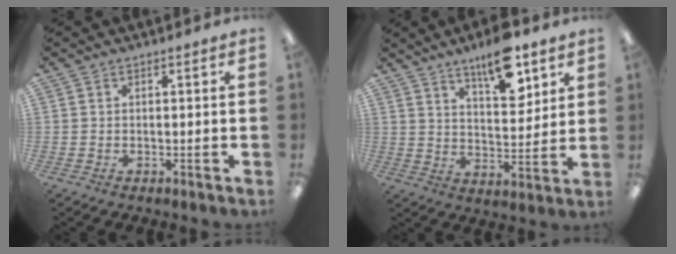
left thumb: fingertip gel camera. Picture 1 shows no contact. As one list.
[{"total": 12.5, "force": [8.9, 4.4, 7.6], "torque": [-0.104, -0.049, 0.150]}]